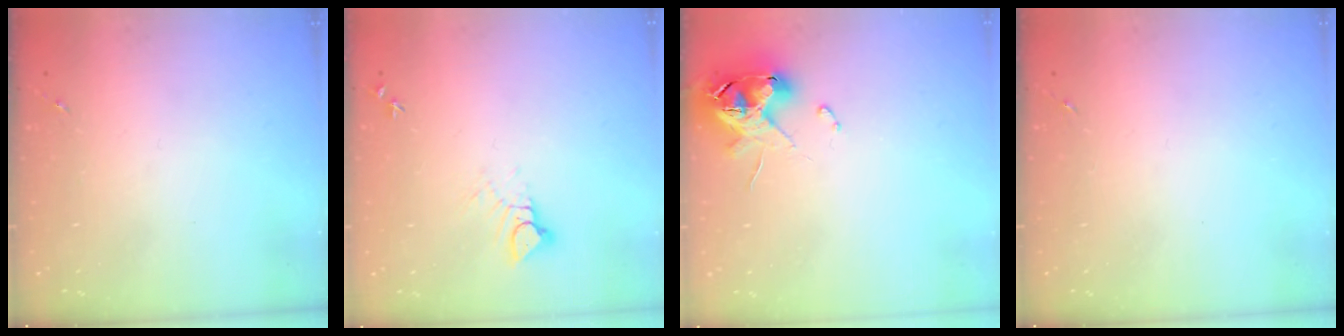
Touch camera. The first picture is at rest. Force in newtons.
{"total": 5.0, "press": 5.0, "slide": 0.2}
{"total": 11.5, "press": 11.4, "slide": 1.5}
{"total": 0.0}